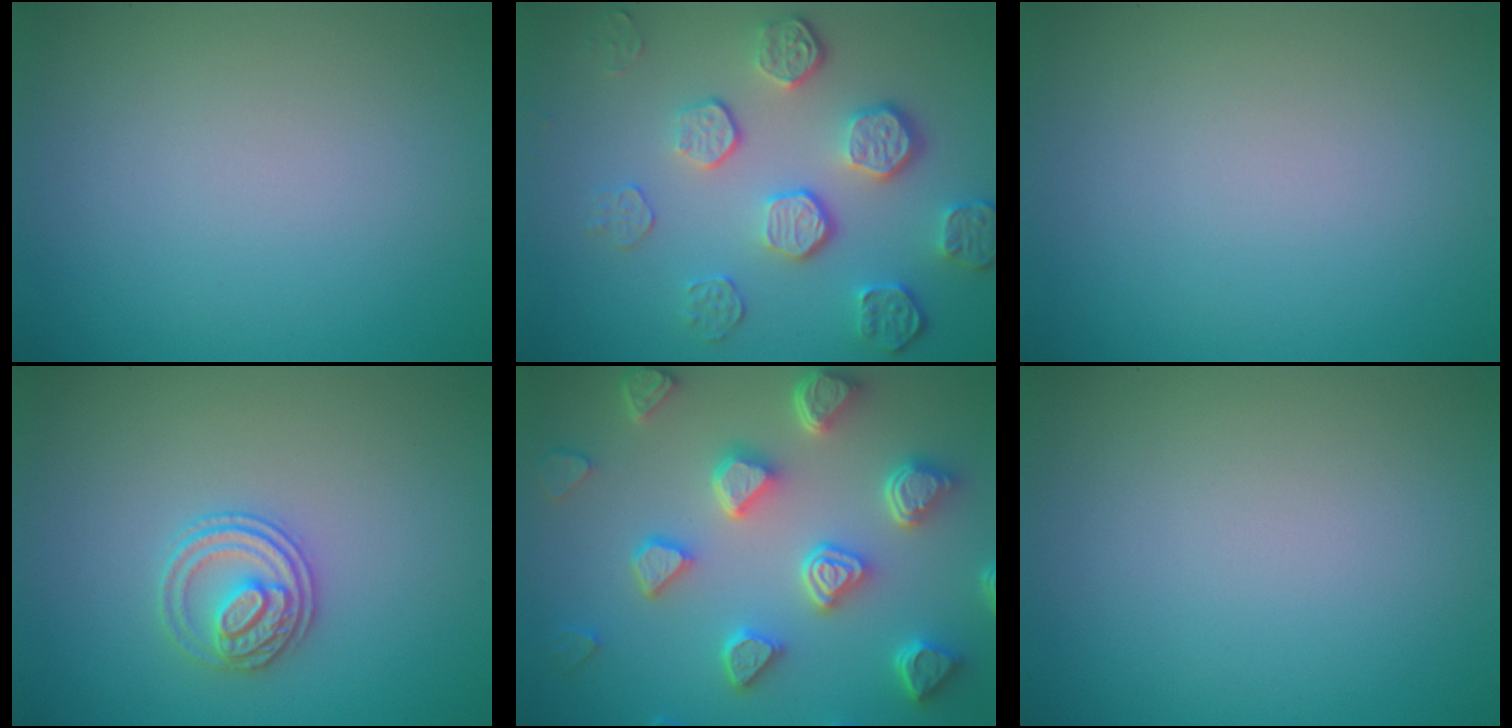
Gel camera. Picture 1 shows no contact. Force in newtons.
{"total": 5.4, "press": 4.0, "slide": 3.6}
{"total": 0.0}
{"total": 2.7, "press": 2.6, "slide": 0.7}
{"total": 7.0, "press": 5.7, "slide": 4.1}
{"total": 0.0}